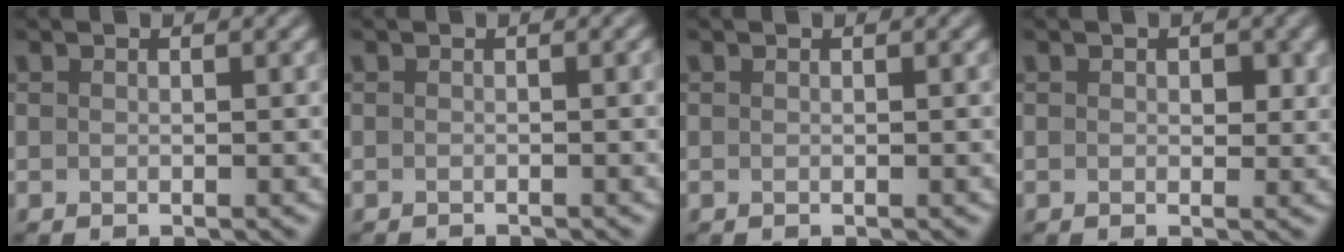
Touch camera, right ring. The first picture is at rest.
{"total": 1.7, "force": [-1.4, 0.4, 0.8], "torque": [0.003, -0.003, -0.021]}
{"total": 0.0}
{"total": 1.6, "force": [0.6, 1.0, 1.1], "torque": [-0.012, -0.002, 0.009]}